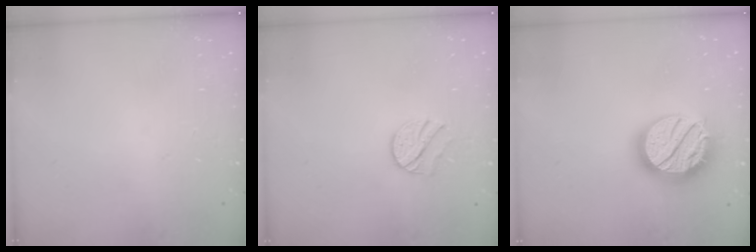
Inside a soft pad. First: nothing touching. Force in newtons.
{"total": 8.1, "press": 8.1, "slide": 0.1}
{"total": 20.6, "press": 20.6, "slide": 1.6}